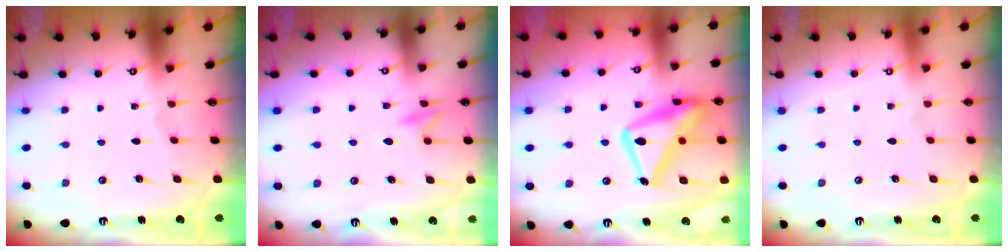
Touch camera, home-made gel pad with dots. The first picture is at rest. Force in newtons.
{"total": 9.0, "press": 8.9, "slide": 1.0}
{"total": 20.9, "press": 20.8, "slide": 1.7}
{"total": 3.9, "press": 3.9, "slide": 0.2}